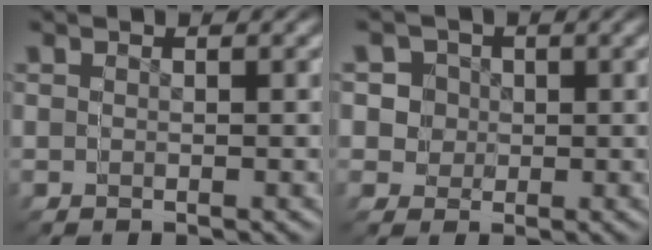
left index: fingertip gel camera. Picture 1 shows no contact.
{"total": 6.9, "force": [1.5, 6.6, 1.3], "torque": [-0.027, -0.020, 0.032]}